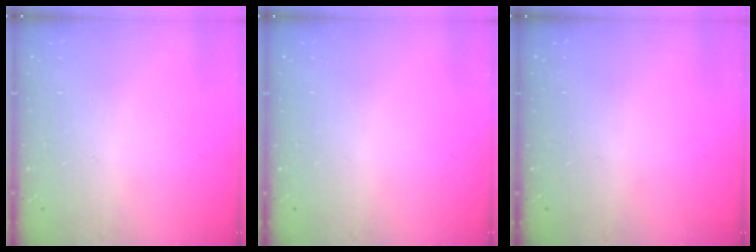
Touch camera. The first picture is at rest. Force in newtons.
{"total": 0.0}
{"total": 0.0}